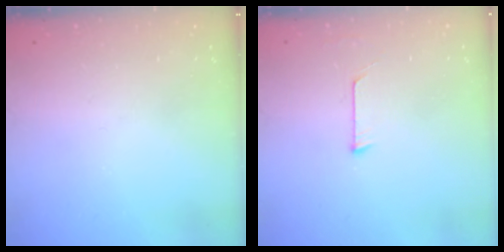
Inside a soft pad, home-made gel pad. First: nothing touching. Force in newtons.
{"total": 3.9, "press": 3.9, "slide": 0.4}